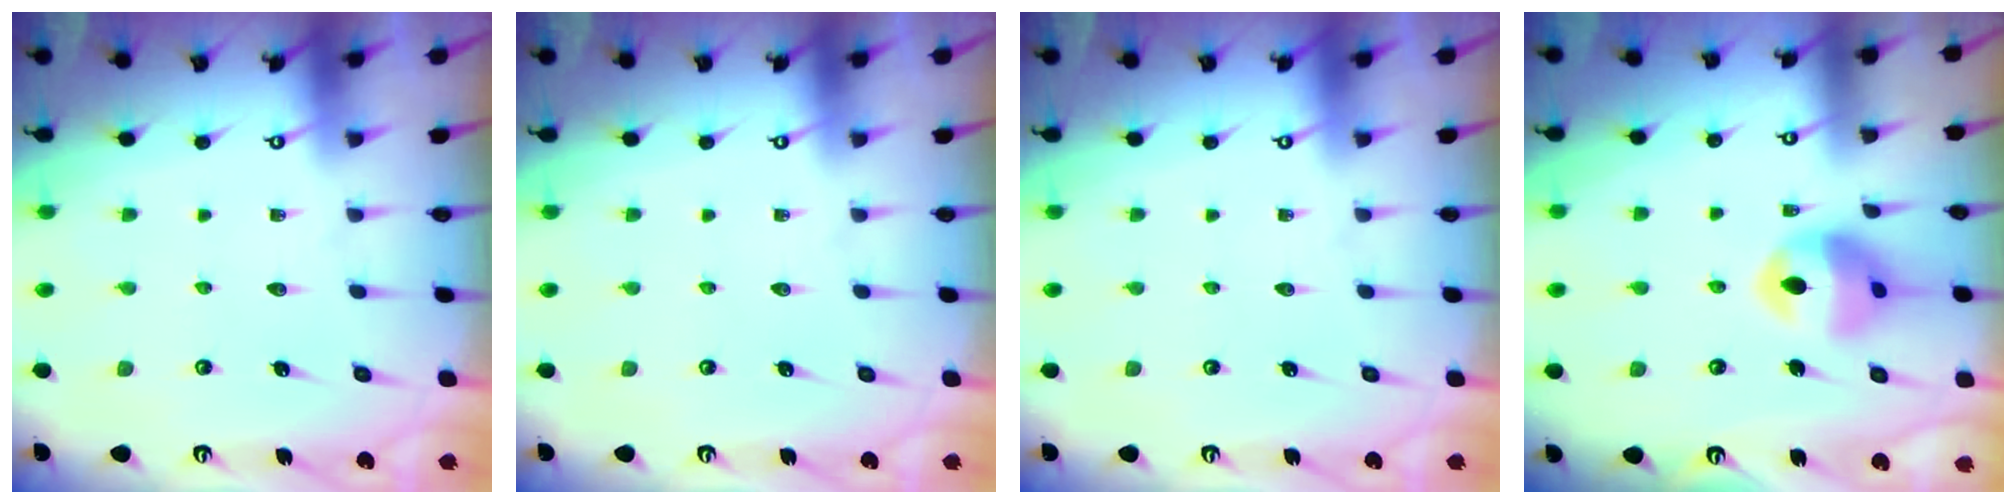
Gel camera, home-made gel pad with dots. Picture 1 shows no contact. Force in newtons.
{"total": 0.0}
{"total": 0.0}
{"total": 12.5, "press": 12.4, "slide": 1.5}